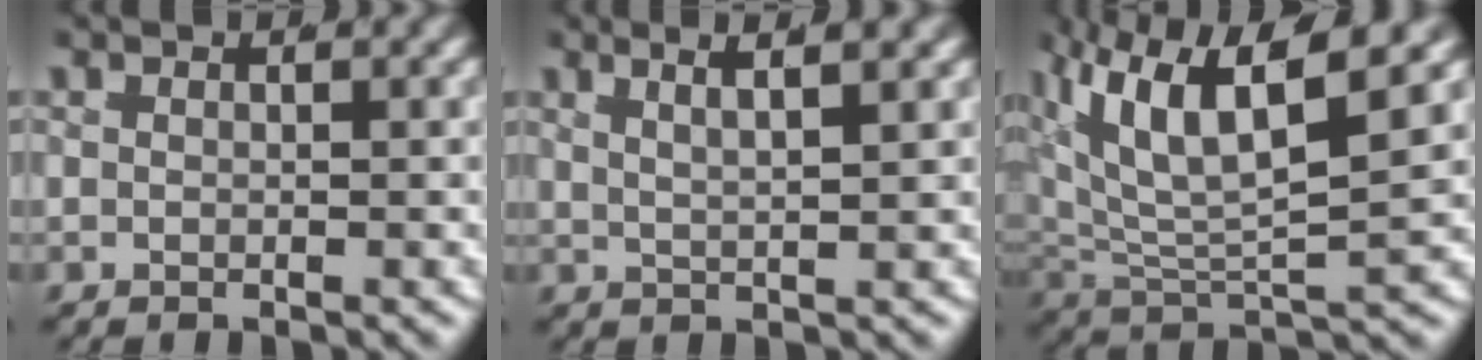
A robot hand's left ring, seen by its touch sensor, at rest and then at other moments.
{"total": 4.1, "force": [2.3, 1.8, 2.9], "torque": [-0.044, 0.012, 0.029]}
{"total": 8.3, "force": [1.9, 4.5, 6.8], "torque": [-0.138, -0.009, 0.029]}